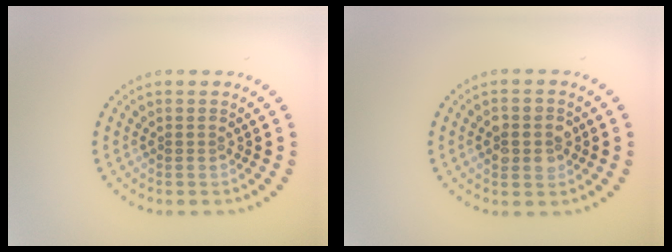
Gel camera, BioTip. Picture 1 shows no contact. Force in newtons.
{"total": 2.9, "press": 2.9, "slide": 0.3}